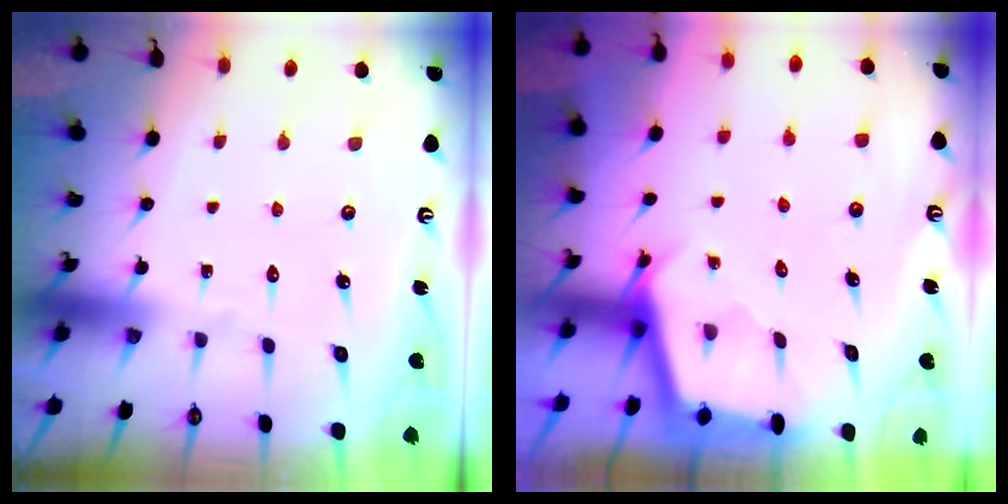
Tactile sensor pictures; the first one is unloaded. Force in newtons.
{"total": 2.5, "press": 2.5, "slide": 0.4}